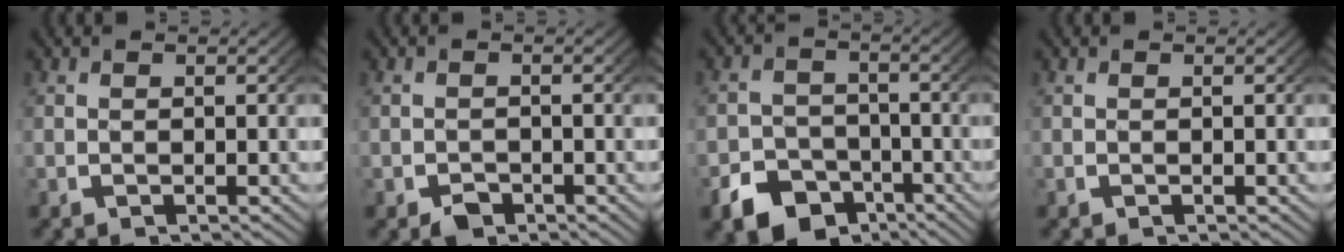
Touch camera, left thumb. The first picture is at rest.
{"total": 1.8, "force": [-1.3, 1.1, 0.6], "torque": [-0.006, -0.012, -0.021]}
{"total": 8.5, "force": [-5.5, 5.8, 2.7], "torque": [-0.029, -0.029, -0.091]}
{"total": 0.0}